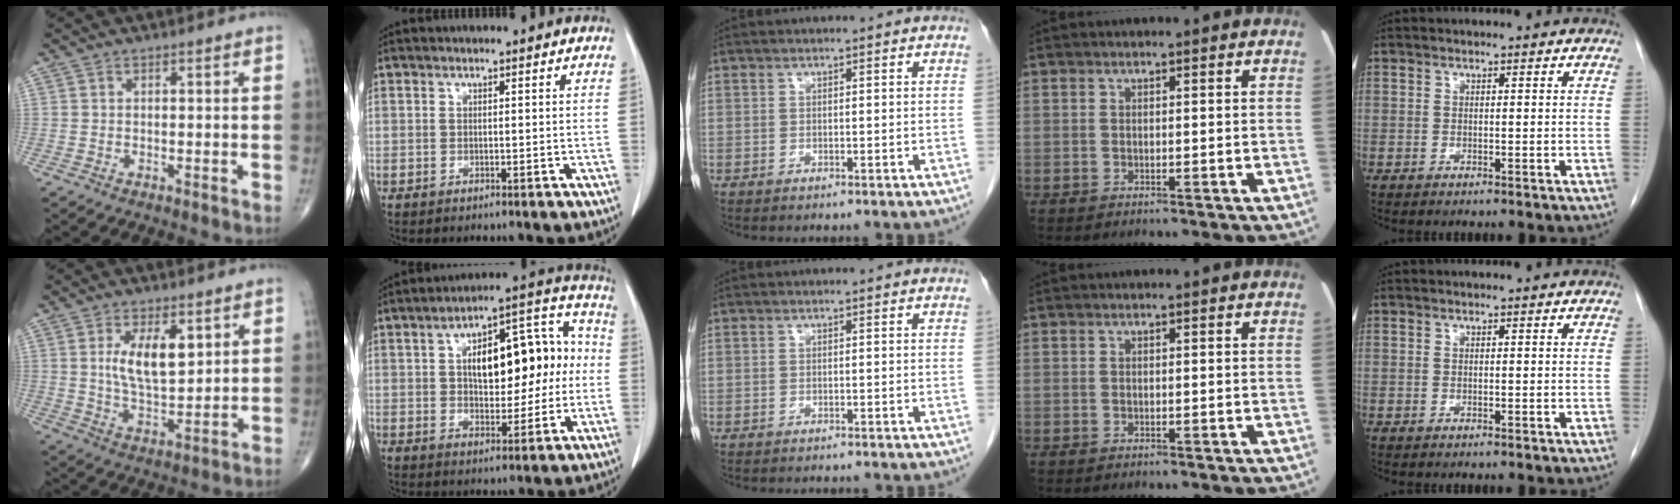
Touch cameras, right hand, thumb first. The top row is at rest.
{"thumb": {"total": 10.2, "force": [3.1, 4.9, 8.5], "torque": [-0.131, -0.020, 0.061]}, "index": {"total": 16.9, "force": [1.3, 7.4, 15.1], "torque": [-0.224, 0.049, 0.027]}, "middle": {"total": 2.9, "force": [-2.6, 0.6, 1.2], "torque": [-0.017, -0.004, -0.027]}}